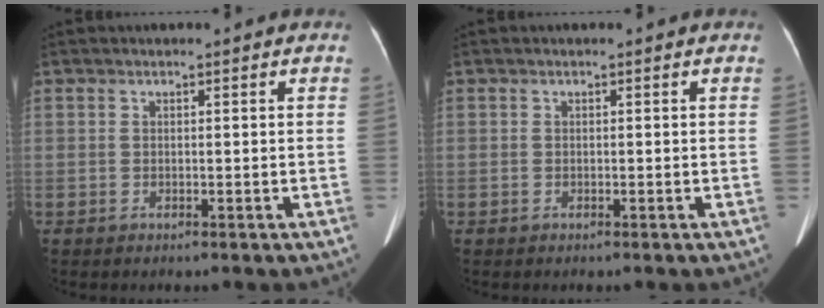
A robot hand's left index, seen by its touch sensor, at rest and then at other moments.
{"total": 0.0}